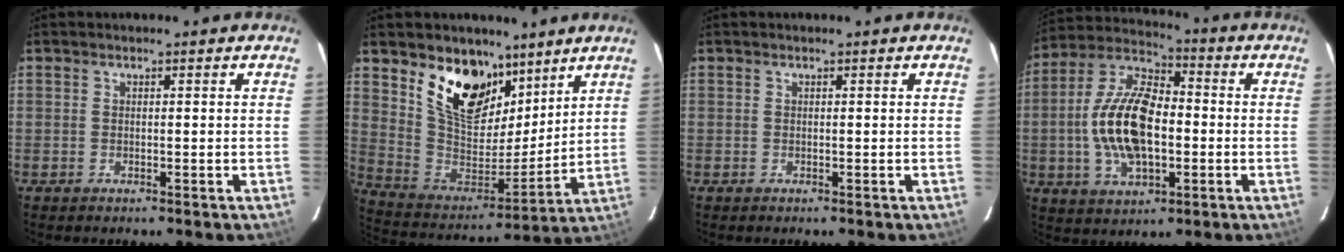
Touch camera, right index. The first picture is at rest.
{"total": 17.9, "force": [11.1, 9.9, 10.0], "torque": [-0.204, -0.007, 0.210]}
{"total": 0.0}
{"total": 16.7, "force": [-1.9, 8.5, 14.2], "torque": [-0.291, 0.010, -0.036]}